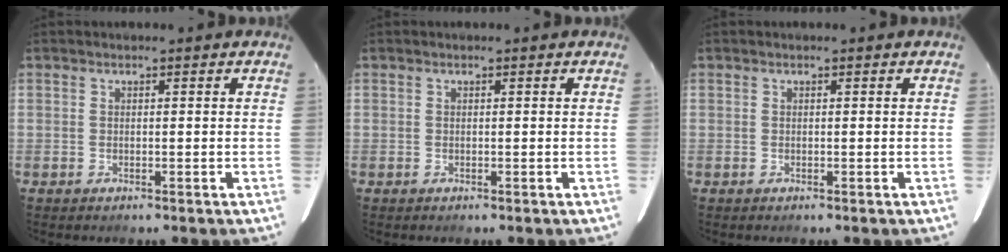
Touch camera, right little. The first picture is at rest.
{"total": 0.0}
{"total": 0.0}